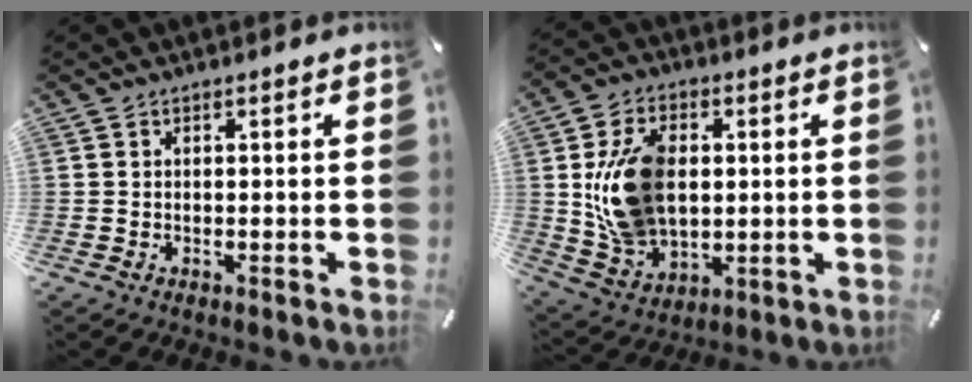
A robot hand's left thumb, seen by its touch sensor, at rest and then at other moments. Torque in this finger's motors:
{"motor_torque": [2.54, 2.47, 0.71, -0.21, 0.30]}